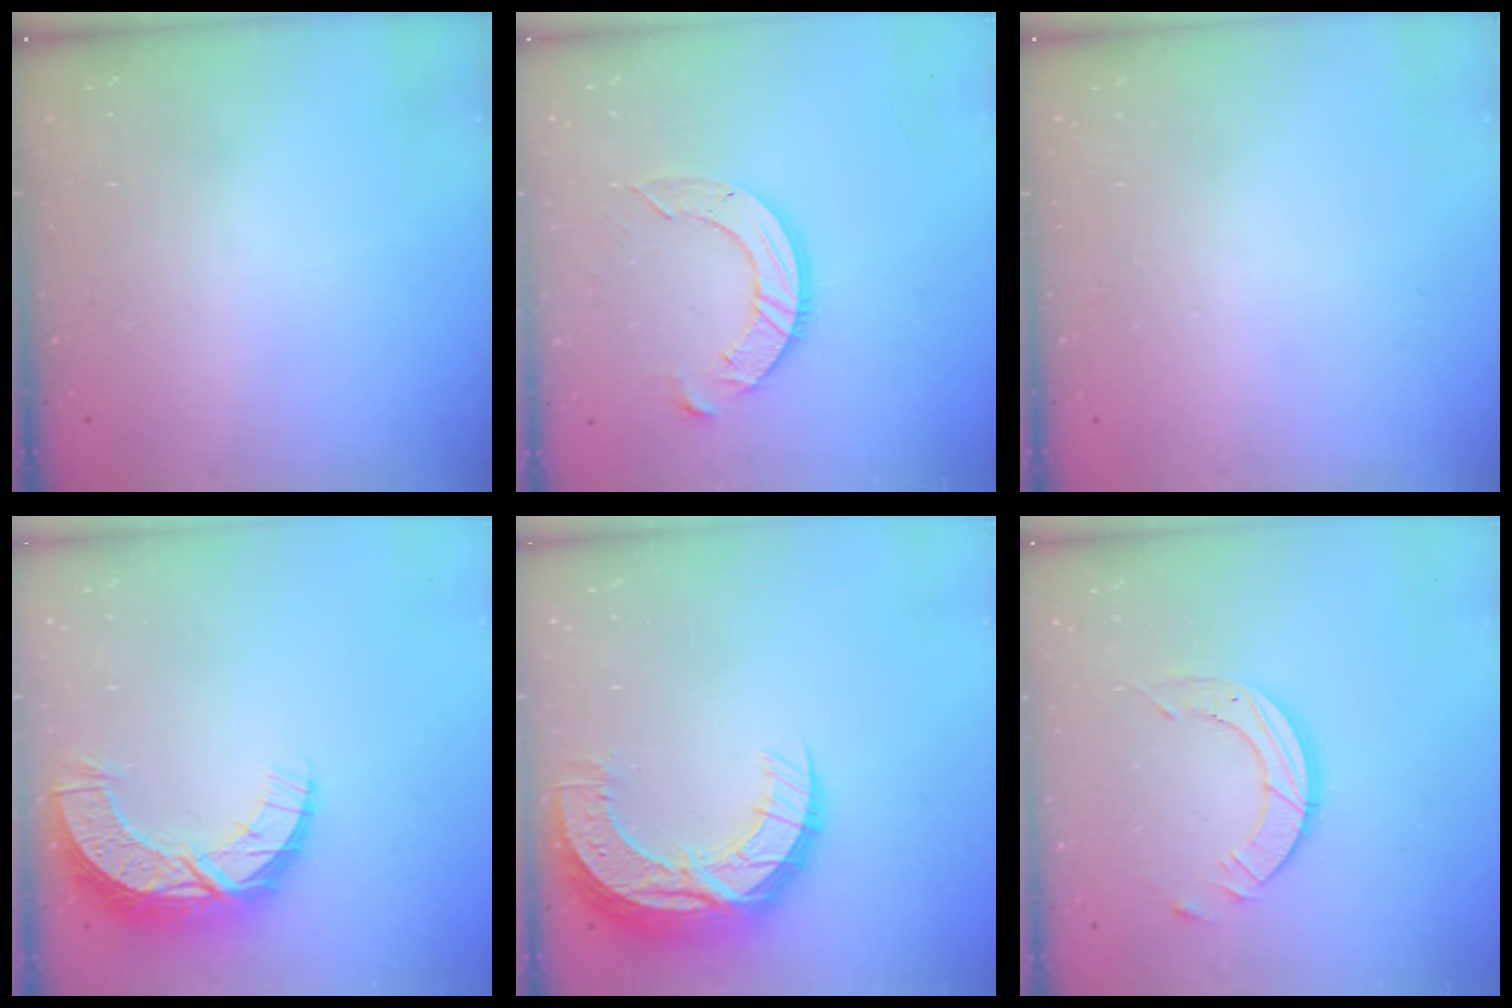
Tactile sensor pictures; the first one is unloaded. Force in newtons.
{"total": 10.0, "press": 10.0, "slide": 1.0}
{"total": 0.0}
{"total": 11.6, "press": 11.6, "slide": 0.7}
{"total": 15.3, "press": 15.3, "slide": 1.1}
{"total": 9.0, "press": 9.0, "slide": 0.8}